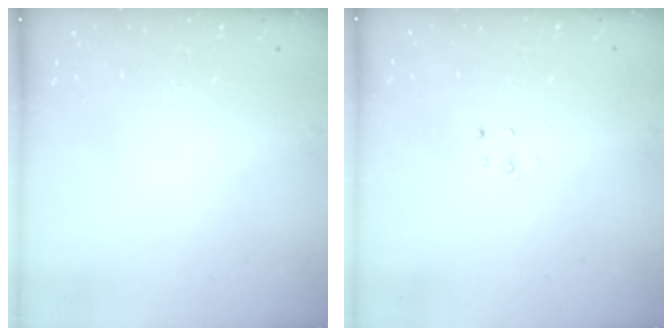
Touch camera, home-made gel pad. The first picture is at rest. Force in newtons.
{"total": 2.7, "press": 2.7, "slide": 0.3}